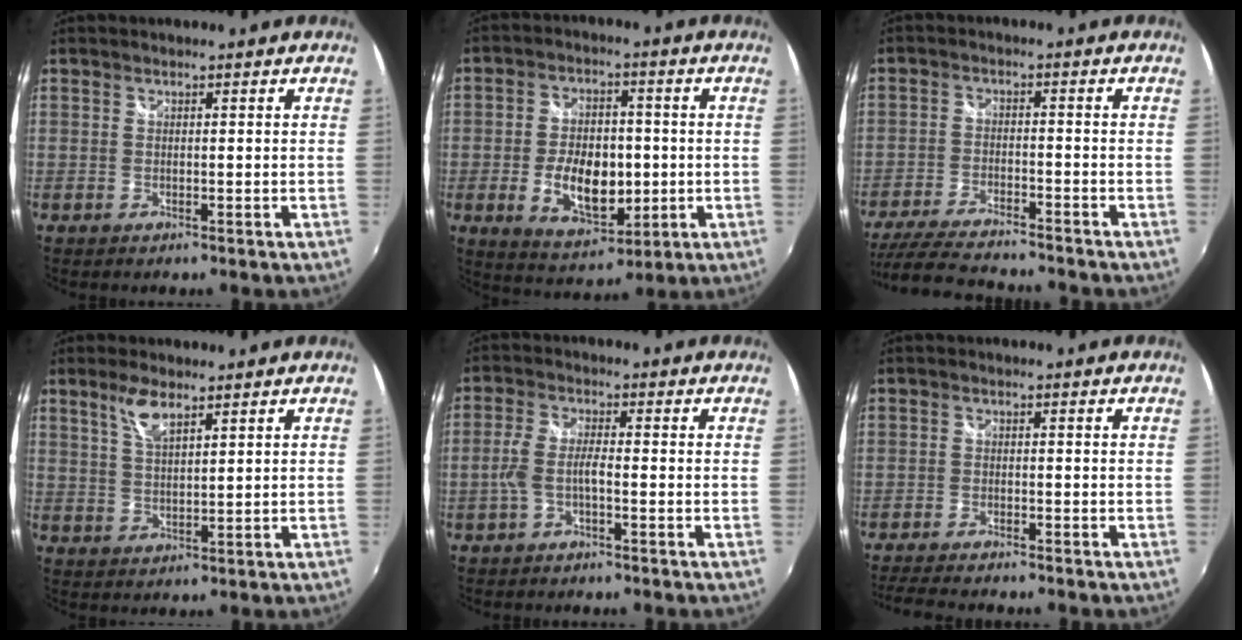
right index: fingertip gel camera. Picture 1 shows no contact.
{"total": 12.2, "force": [-2.1, 7.2, 9.6], "torque": [-0.181, 0.001, -0.020]}
{"total": 14.9, "force": [-13.2, 2.6, 6.5], "torque": [-0.147, -0.020, -0.221]}
{"total": 4.8, "force": [3.2, 1.3, 3.4], "torque": [-0.067, 0.001, 0.063]}
{"total": 4.1, "force": [-1.7, 1.0, 3.6], "torque": [-0.083, 0.005, -0.033]}
{"total": 7.0, "force": [-6.3, 0.8, 3.0], "torque": [-0.076, -0.020, -0.109]}